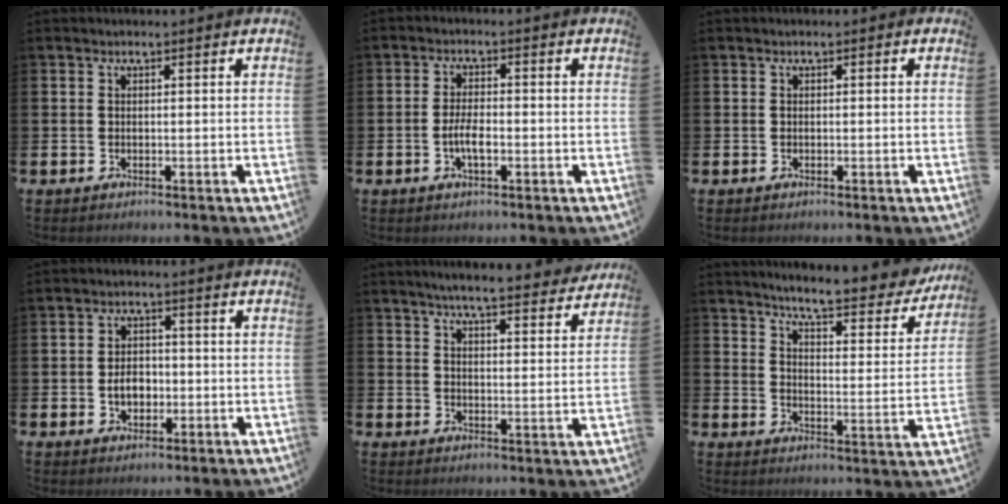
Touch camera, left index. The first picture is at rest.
{"total": 3.3, "force": [-0.9, 1.2, 2.9], "torque": [-0.052, 0.003, -0.017]}
{"total": 0.0}
{"total": 3.6, "force": [-0.8, 2.7, 2.3], "torque": [-0.030, -0.001, -0.021]}
{"total": 5.9, "force": [5.6, 0.1, 1.7], "torque": [-0.040, -0.036, 0.096]}
{"total": 6.4, "force": [6.0, 0.5, 2.0], "torque": [-0.054, -0.052, 0.097]}